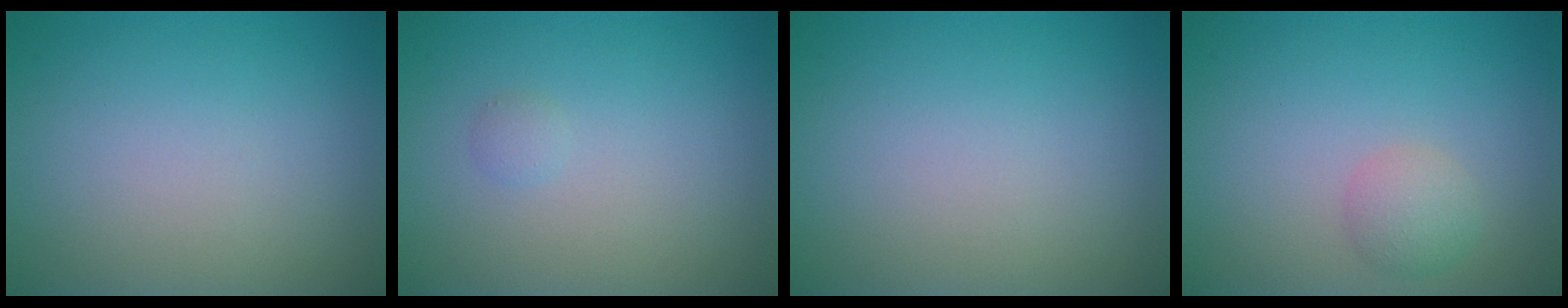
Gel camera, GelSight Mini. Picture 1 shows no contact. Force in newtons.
{"total": 0.6, "press": 0.6, "slide": 0.0}
{"total": 0.0}
{"total": 1.9, "press": 1.9, "slide": 0.1}